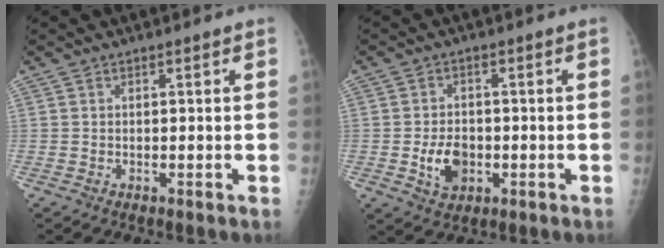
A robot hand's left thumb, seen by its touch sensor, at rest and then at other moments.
{"total": 6.0, "force": [-1.3, 4.4, 3.9], "torque": [-0.050, 0.002, -0.018]}